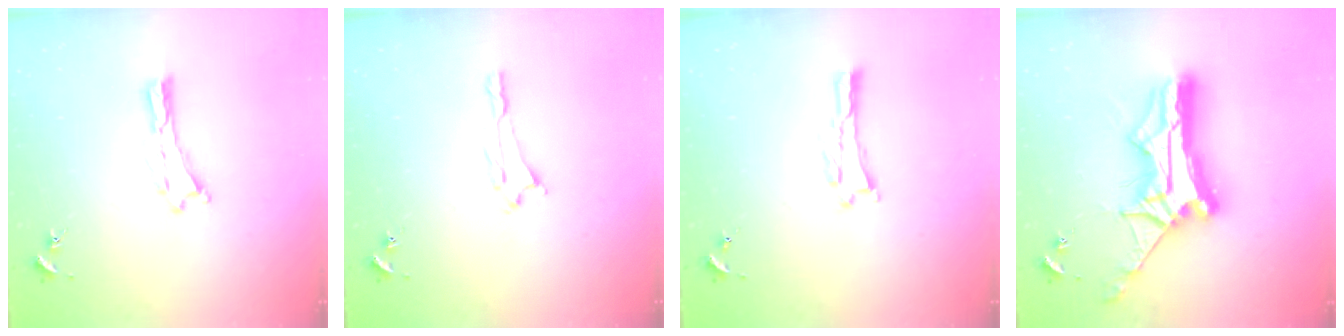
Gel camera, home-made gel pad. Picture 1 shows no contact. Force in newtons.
{"total": 1.3, "press": 1.3, "slide": 0.1}
{"total": 1.0, "press": 1.0, "slide": 0.1}
{"total": 14.8, "press": 14.7, "slide": 1.4}